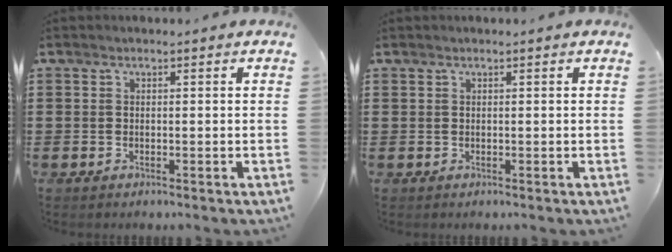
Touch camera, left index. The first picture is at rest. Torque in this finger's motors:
{"motor_torque": [0.00, 0.00, 0.00, 0.01]}